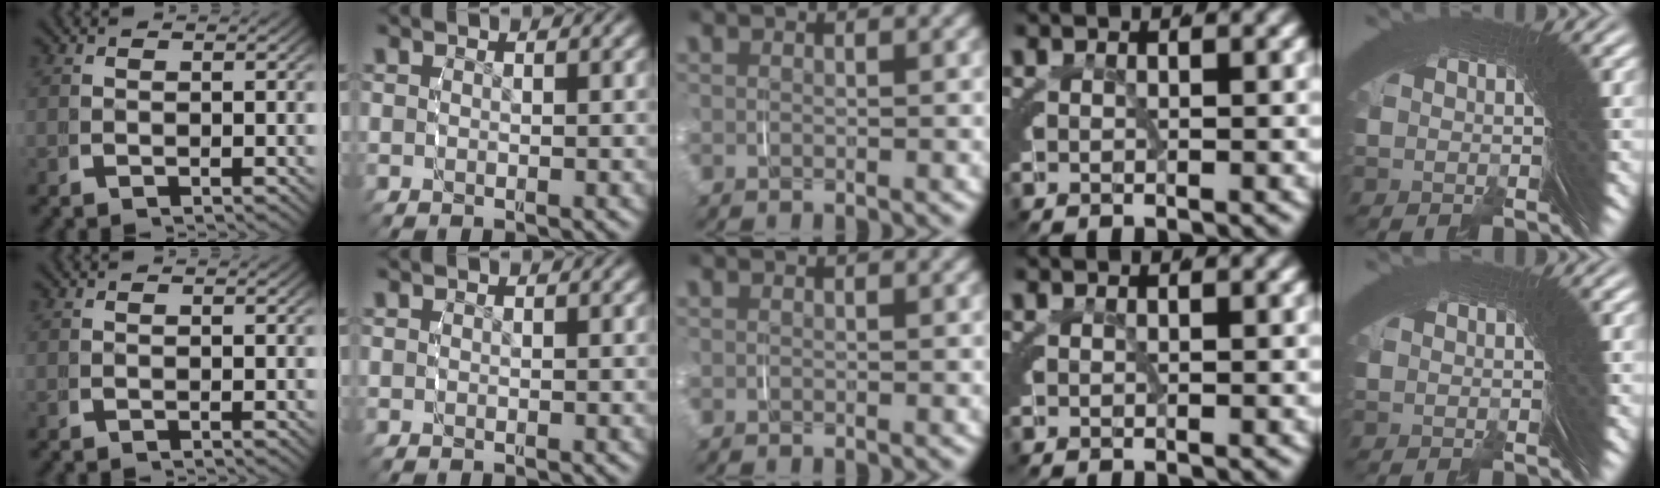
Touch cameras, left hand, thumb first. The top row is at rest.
{}